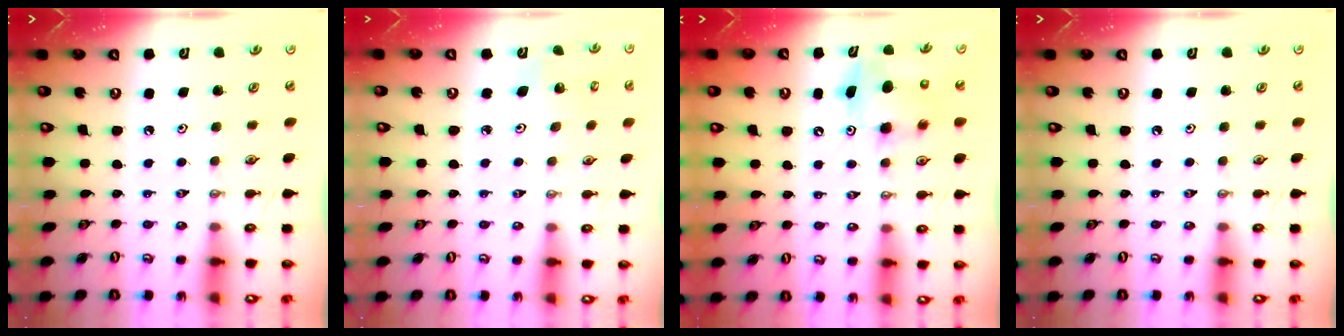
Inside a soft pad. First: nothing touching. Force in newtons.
{"total": 3.9, "press": 3.8, "slide": 0.8}
{"total": 8.0, "press": 7.7, "slide": 2.1}
{"total": 0.0}